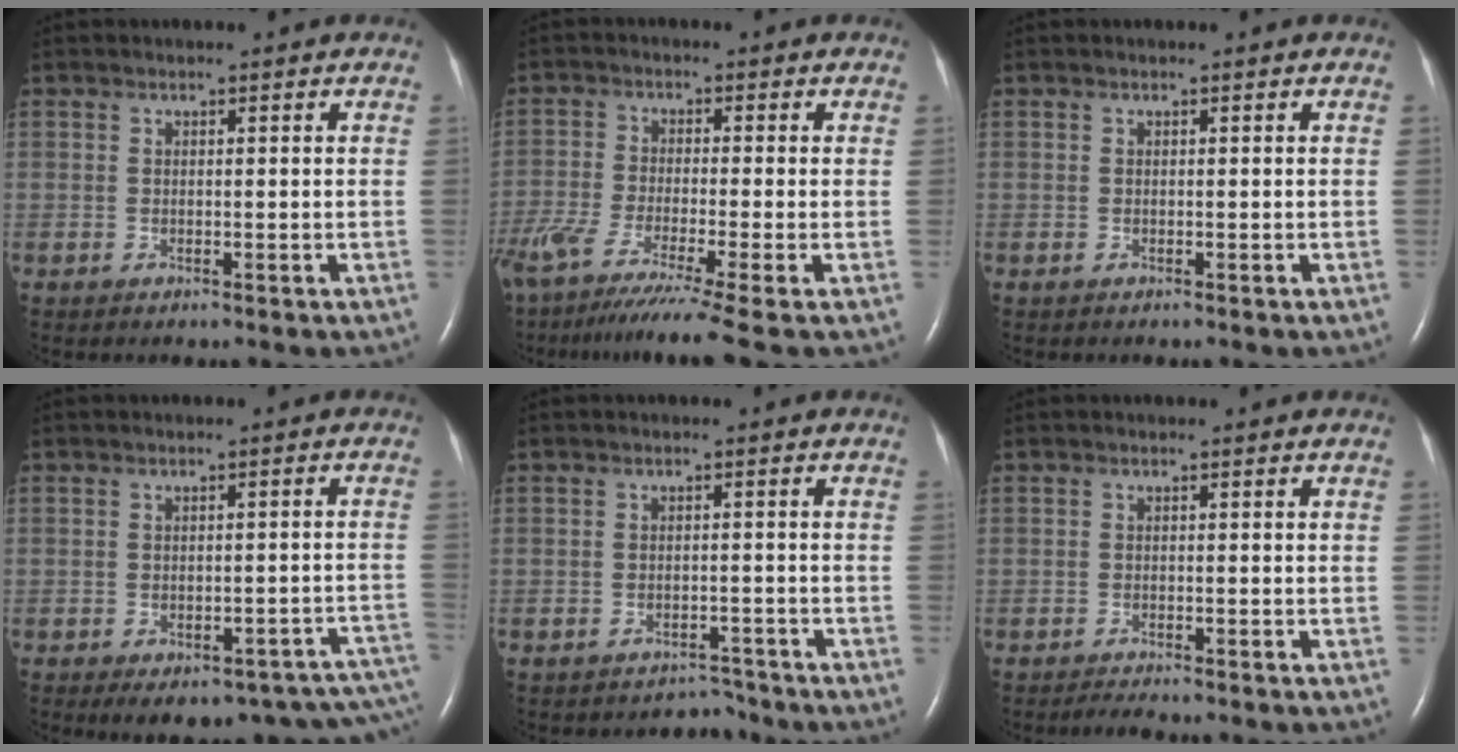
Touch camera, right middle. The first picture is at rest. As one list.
[{"total": 14.7, "force": [-11.0, -0.7, 9.8], "torque": [-0.184, -0.055, -0.188]}, {"total": 0.0}, {"total": 17.4, "force": [-12.8, 7.6, 9.0], "torque": [-0.072, 0.030, -0.132]}, {"total": 2.4, "force": [-2.2, 0.7, -0.6], "torque": [0.013, 0.002, -0.030]}, {"total": 1.4, "force": [-1.3, -0.1, 0.5], "torque": [-0.017, -0.006, -0.021]}]